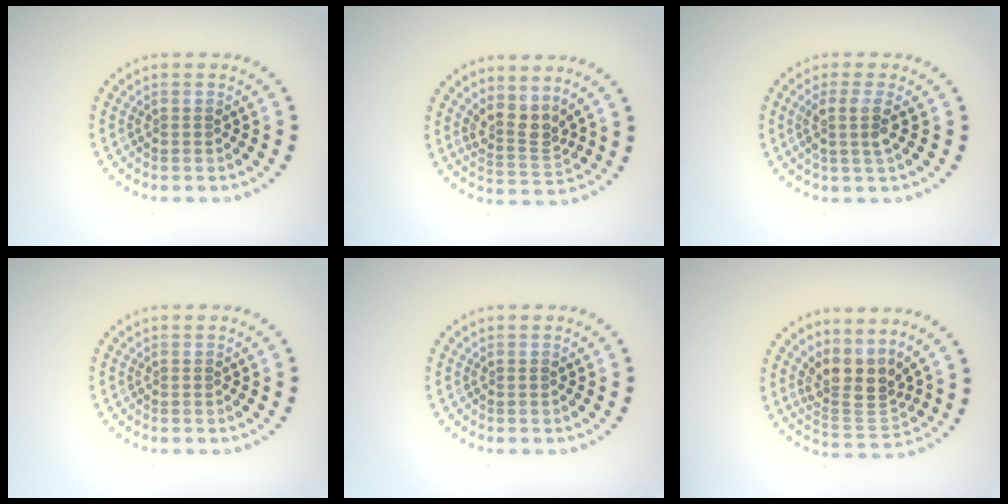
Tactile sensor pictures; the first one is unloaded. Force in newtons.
{"total": 2.8, "press": 2.0, "slide": 1.9}
{"total": 2.3, "press": 1.8, "slide": 1.4}
{"total": 0.0}
{"total": 0.0}
{"total": 3.8, "press": 3.0, "slide": 2.4}